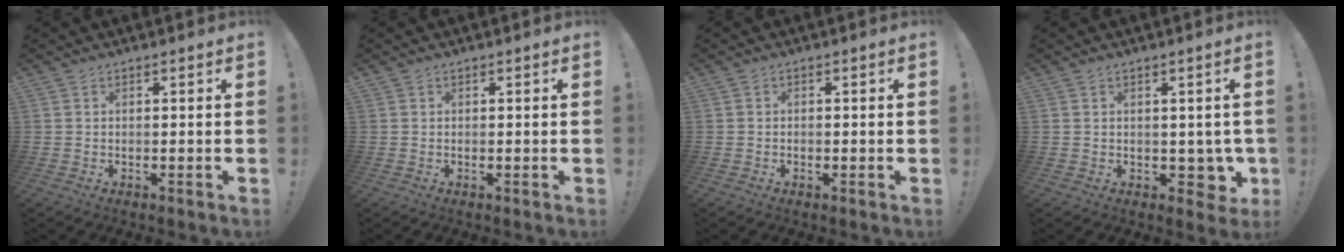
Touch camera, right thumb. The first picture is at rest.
{"total": 0.0}
{"total": 0.8, "force": [-0.4, 0.6, 0.2], "torque": [-0.003, 0.001, -0.007]}
{"total": 5.8, "force": [0.3, 4.8, 3.3], "torque": [-0.023, -0.010, 0.016]}